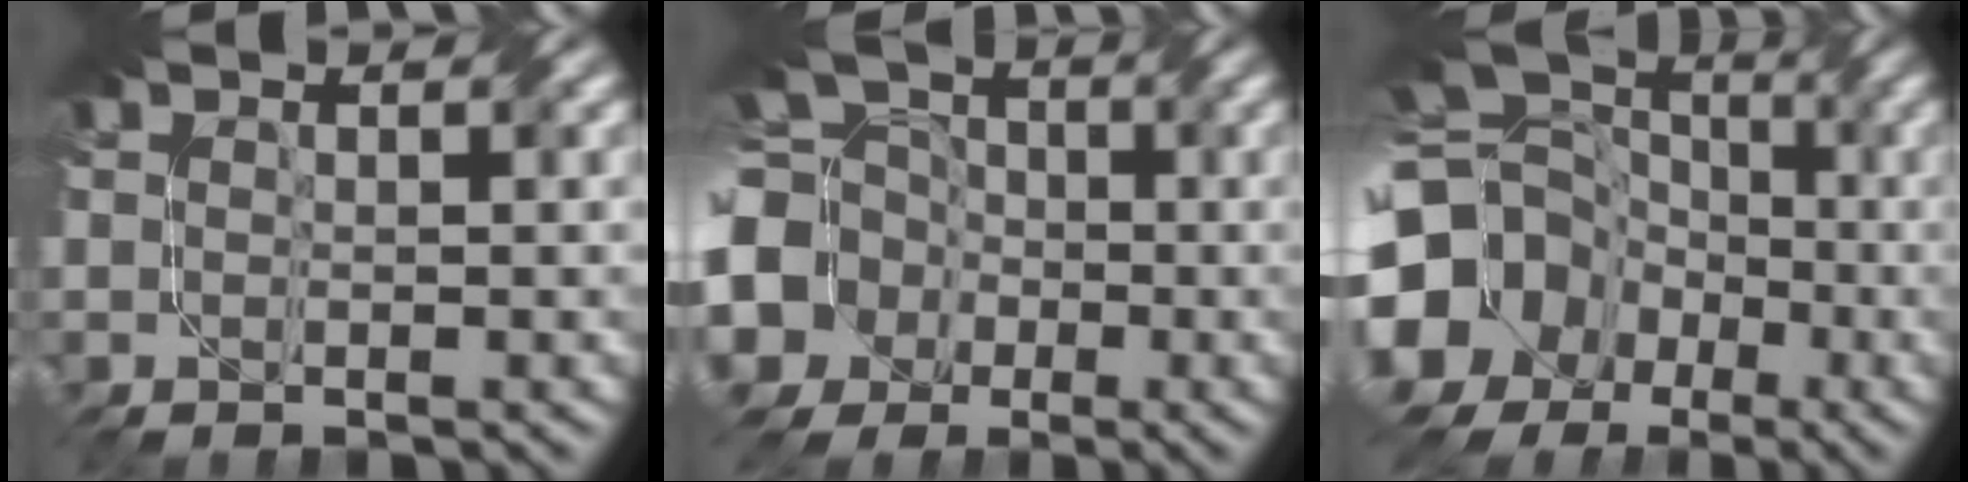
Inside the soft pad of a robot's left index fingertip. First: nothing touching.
{"total": 10.3, "force": [-1.8, 9.3, 4.0], "torque": [-0.121, -0.019, -0.055]}
{"total": 21.4, "force": [-5.7, 19.3, 7.1], "torque": [-0.191, -0.027, -0.139]}